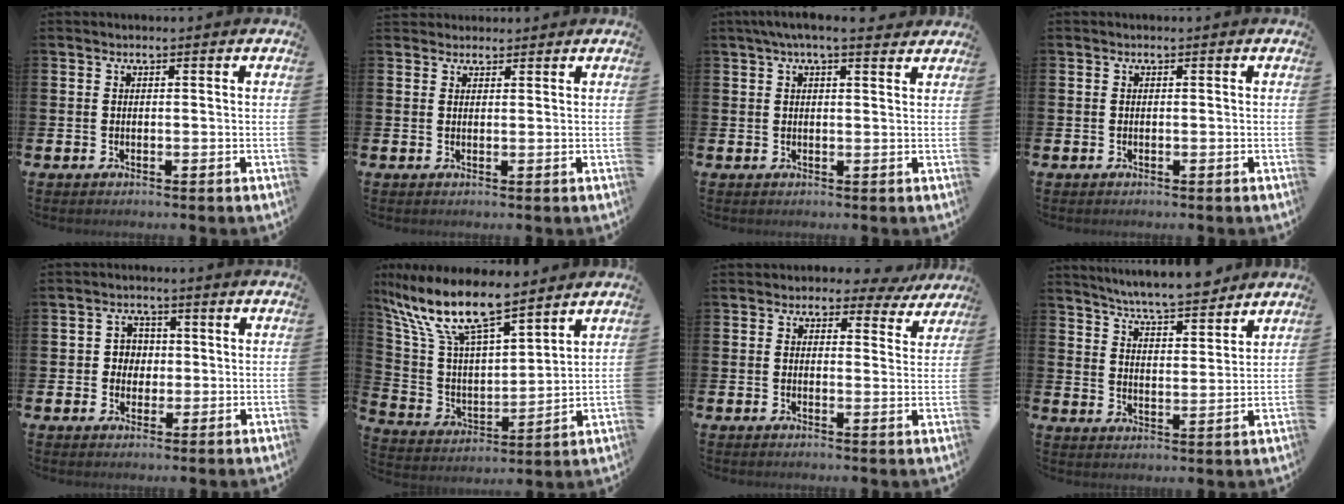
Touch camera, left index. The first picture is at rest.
{"total": 1.6, "force": [1.6, 0.5, -0.1], "torque": [0.009, -0.006, 0.028]}
{"total": 3.5, "force": [2.9, 0.6, 1.9], "torque": [-0.035, -0.007, 0.049]}
{"total": 0.0}
{"total": 2.9, "force": [0.3, 2.8, 0.8], "torque": [-0.018, 0.008, -0.001]}
{"total": 12.1, "force": [9.9, 2.6, 6.4], "torque": [-0.169, -0.053, 0.176]}
{"total": 2.9, "force": [2.2, 1.6, 0.9], "torque": [-0.011, -0.011, 0.032]}
{"total": 6.4, "force": [6.3, 0.1, 1.4], "torque": [-0.045, -0.040, 0.109]}